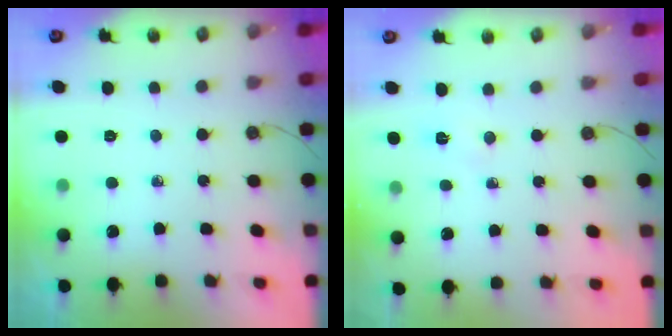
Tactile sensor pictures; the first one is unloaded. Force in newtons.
{"total": 2.7, "press": 1.1, "slide": 2.5}